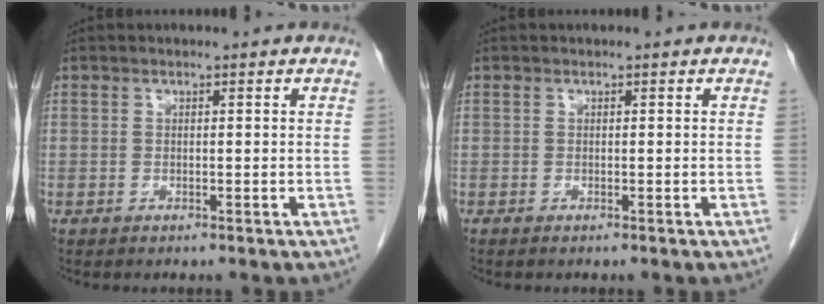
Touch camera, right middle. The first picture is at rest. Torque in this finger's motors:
{"motor_torque": [-0.44, -0.16, -0.04, -0.01]}